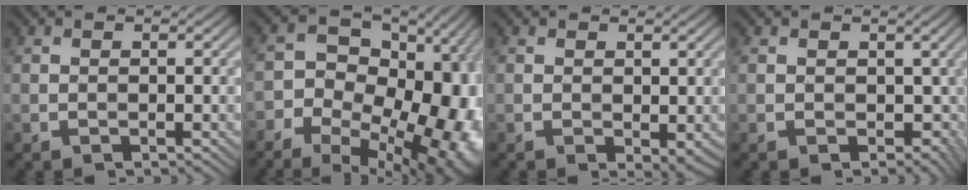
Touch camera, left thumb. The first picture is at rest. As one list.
[{"total": 20.7, "force": [-9.2, 13.7, 12.5], "torque": [-0.185, -0.022, -0.101]}, {"total": 1.4, "force": [-0.1, 0.8, 1.1], "torque": [-0.018, -0.005, 0.001]}, {"total": 2.4, "force": [0.2, 2.2, 0.9], "torque": [-0.014, -0.007, 0.005]}]